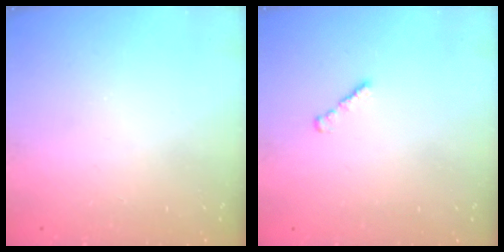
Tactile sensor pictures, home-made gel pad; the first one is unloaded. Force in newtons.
{"total": 1.6, "press": 1.5, "slide": 0.5}